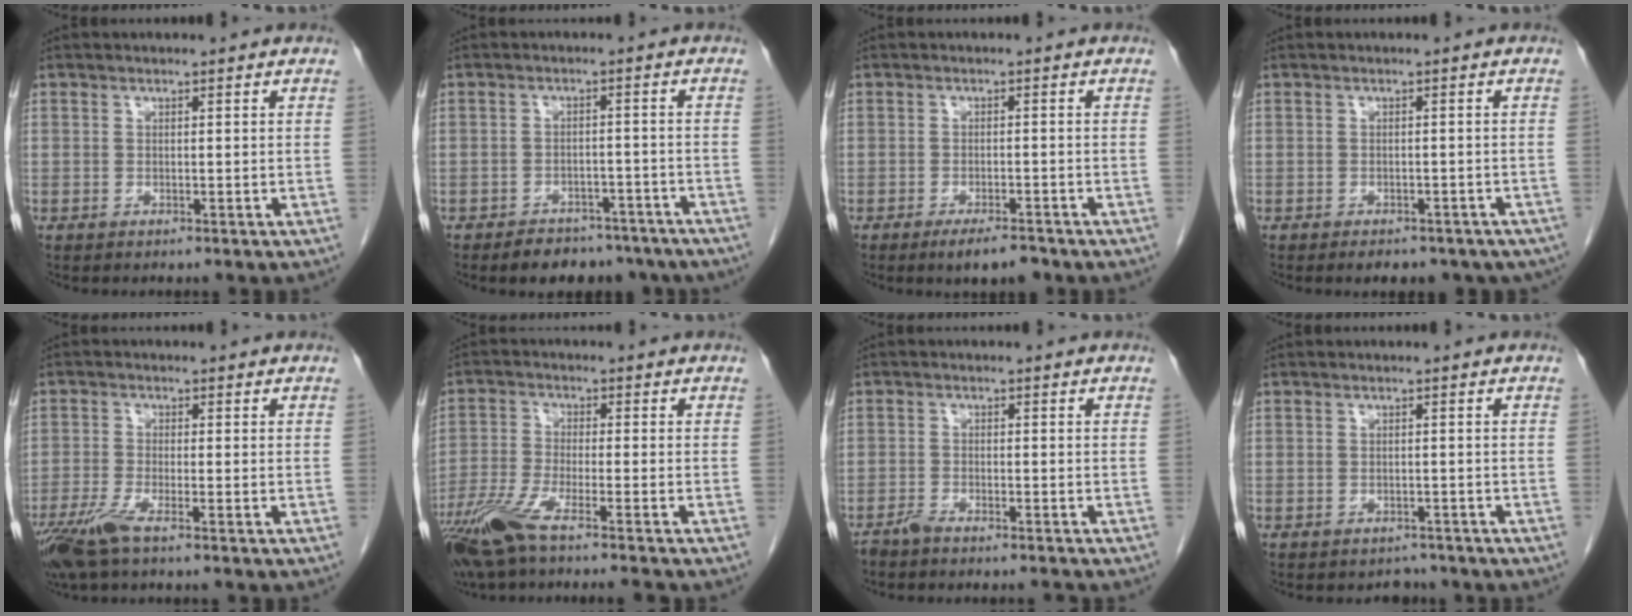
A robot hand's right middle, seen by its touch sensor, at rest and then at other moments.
{"total": 9.0, "force": [-7.4, 4.4, 2.8], "torque": [-0.023, 0.009, -0.089]}
{"total": 4.2, "force": [-3.1, 1.0, 2.7], "torque": [-0.042, -0.003, -0.047]}
{"total": 9.2, "force": [-7.2, 4.5, 3.8], "torque": [-0.044, -0.003, -0.076]}
{"total": 5.2, "force": [-3.5, 0.4, 3.8], "torque": [-0.080, -0.015, -0.071]}
{"total": 10.3, "force": [-7.9, -0.3, 6.6], "torque": [-0.123, -0.030, -0.140]}
{"total": 3.1, "force": [-2.9, -0.1, 0.9], "torque": [-0.014, -0.005, -0.050]}
{"total": 1.9, "force": [-1.6, 0.9, -0.3], "torque": [0.001, 0.000, -0.022]}